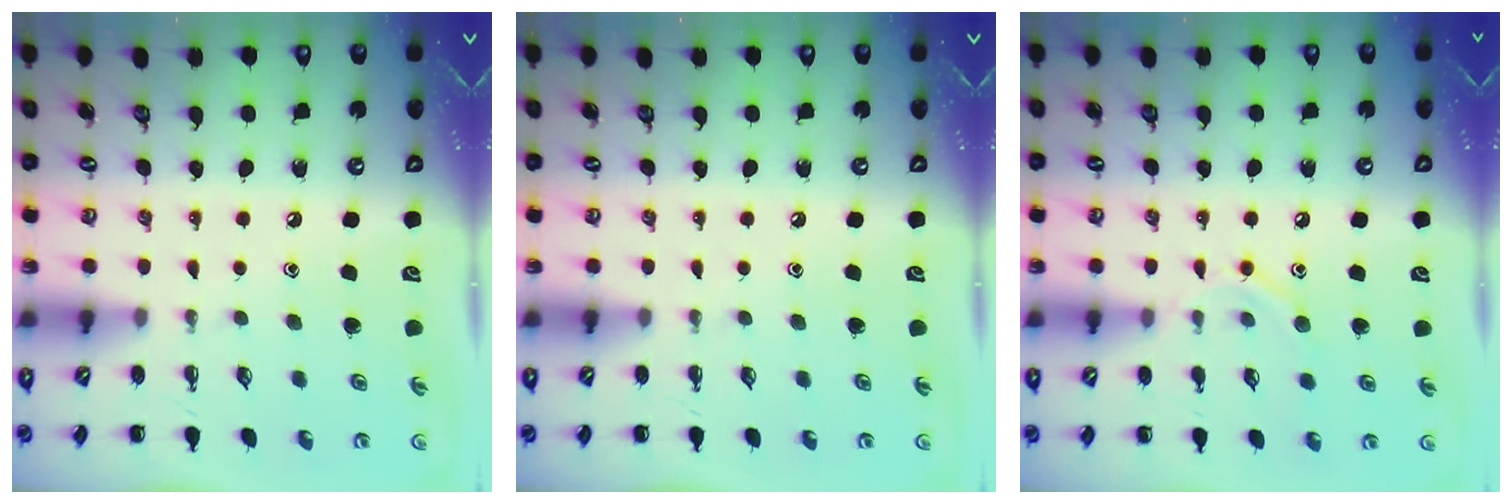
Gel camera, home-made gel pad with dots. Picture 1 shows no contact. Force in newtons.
{"total": 0.0}
{"total": 9.0, "press": 8.9, "slide": 1.5}